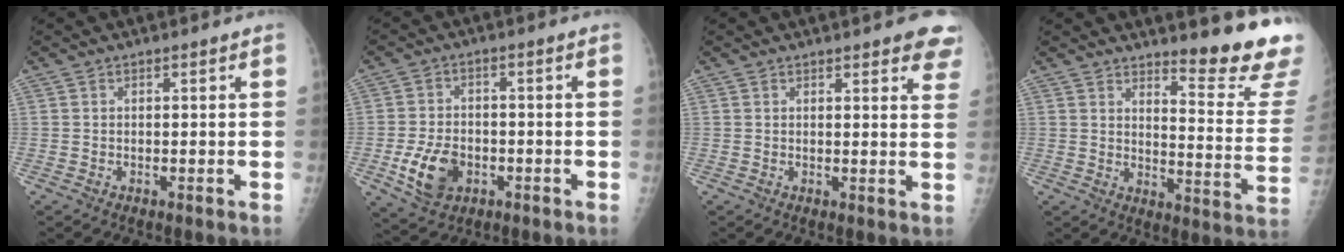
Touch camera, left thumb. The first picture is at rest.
{"total": 8.8, "force": [-3.0, 6.1, 5.5], "torque": [-0.088, 0.010, -0.047]}
{"total": 7.3, "force": [5.3, 2.3, 4.4], "torque": [-0.023, -0.018, 0.049]}
{"total": 14.4, "force": [12.4, 1.2, 7.2], "torque": [-0.071, -0.149, 0.152]}